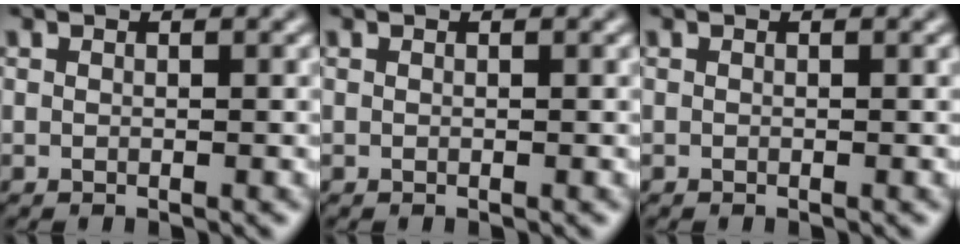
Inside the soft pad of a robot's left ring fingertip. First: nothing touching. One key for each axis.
{"total": 0.0}
{"total": 0.0}